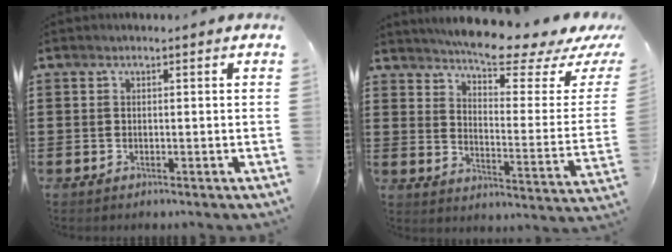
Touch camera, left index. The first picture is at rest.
{"total": 7.5, "force": [6.5, -0.3, 3.7], "torque": [-0.076, -0.055, 0.106]}